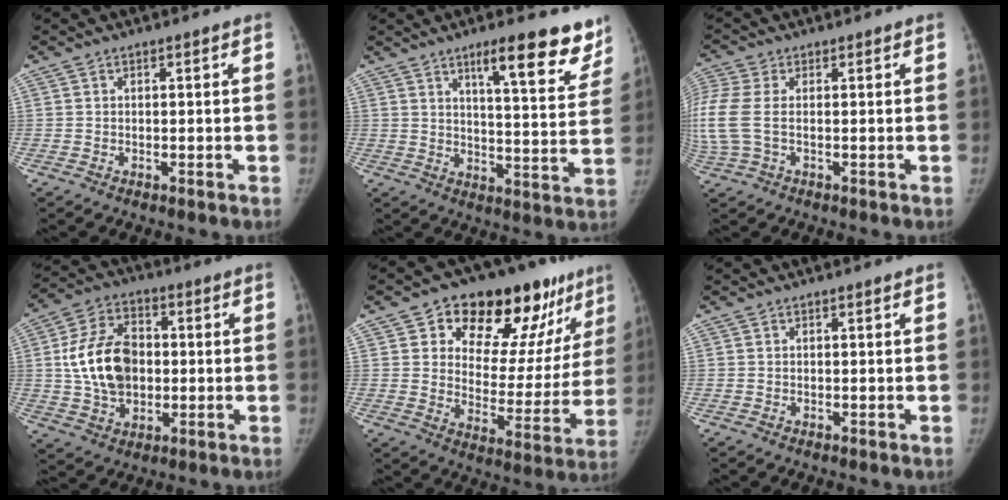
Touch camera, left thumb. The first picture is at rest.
{"total": 14.8, "force": [10.2, 3.6, 10.1], "torque": [-0.090, -0.061, 0.137]}
{"total": 8.2, "force": [0.2, 4.6, 6.8], "torque": [-0.203, 0.010, 0.005]}
{"total": 14.6, "force": [0.5, 10.5, 10.2], "torque": [-0.158, 0.015, 0.012]}
{"total": 23.6, "force": [14.0, 12.1, 14.6], "torque": [-0.141, -0.035, 0.206]}
{"total": 0.0}